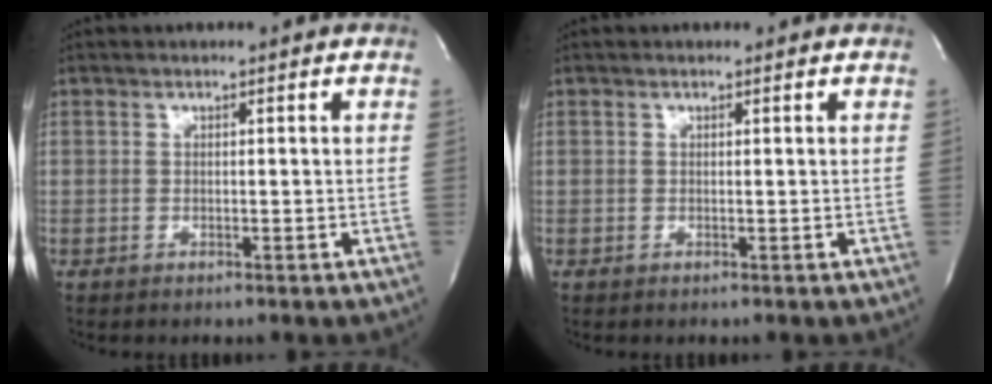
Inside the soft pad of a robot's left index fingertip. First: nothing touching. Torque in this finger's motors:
{"motor_torque": [0.12, -0.35, -0.38, -0.01]}